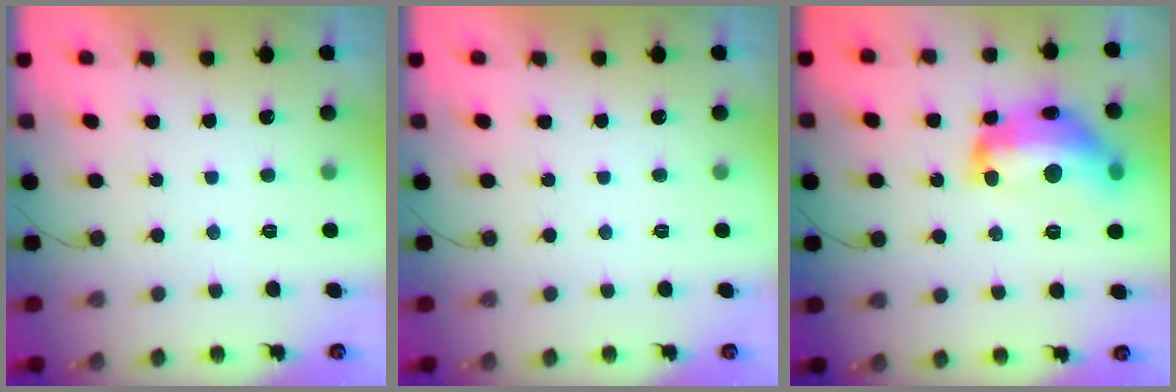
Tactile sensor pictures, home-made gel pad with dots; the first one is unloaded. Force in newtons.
{"total": 0.0}
{"total": 18.8, "press": 18.8, "slide": 1.1}